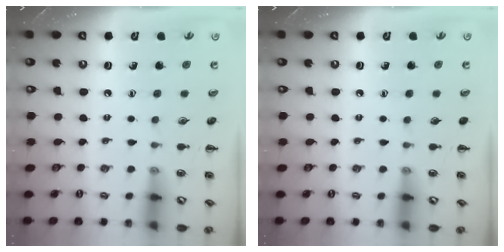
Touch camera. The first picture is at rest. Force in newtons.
{"total": 0.0}